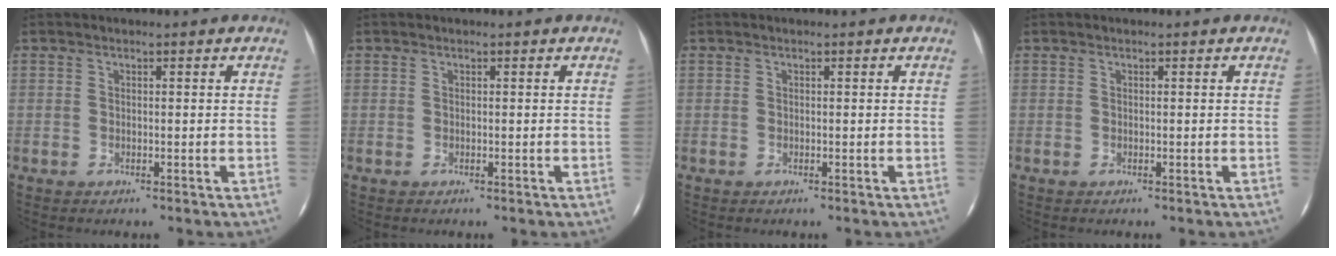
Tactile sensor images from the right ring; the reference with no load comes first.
{"total": 0.0}
{"total": 0.0}
{"total": 0.0}